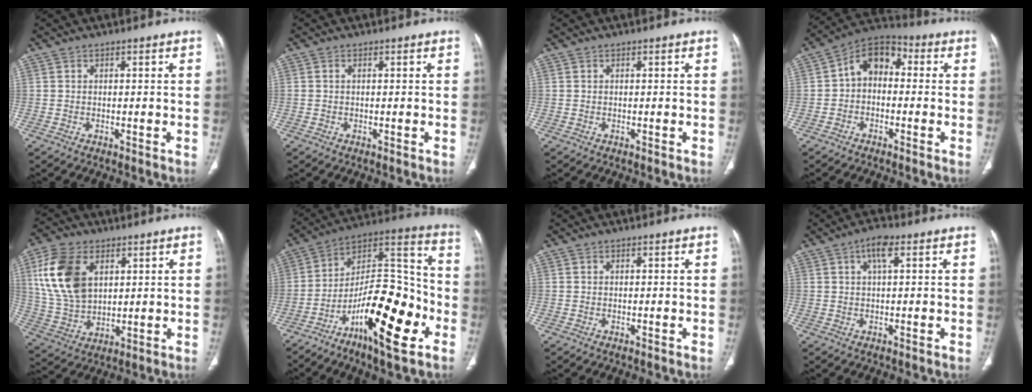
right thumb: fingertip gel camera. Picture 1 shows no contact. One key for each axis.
{"total": 0.5, "fx": 0.0, "fy": 0.3, "fz": 0.4, "tx": -0.012, "ty": 0.000, "tz": 0.000}
{"total": 0.0}
{"total": 8.7, "fx": -0.1, "fy": 6.3, "fz": 5.9, "tx": -0.069, "ty": 0.033, "tz": -0.023}
{"total": 15.4, "fx": 5.0, "fy": 9.8, "fz": 10.7, "tx": -0.206, "ty": -0.011, "tz": 0.106}
{"total": 23.2, "fx": -9.8, "fy": 8.0, "fz": 19.5, "tx": -0.298, "ty": 0.064, "tz": -0.159}
{"total": 0.0}
{"total": 4.0, "fx": 1.4, "fy": 1.4, "fz": 3.5, "tx": -0.060, "ty": 0.003, "tz": 0.019}